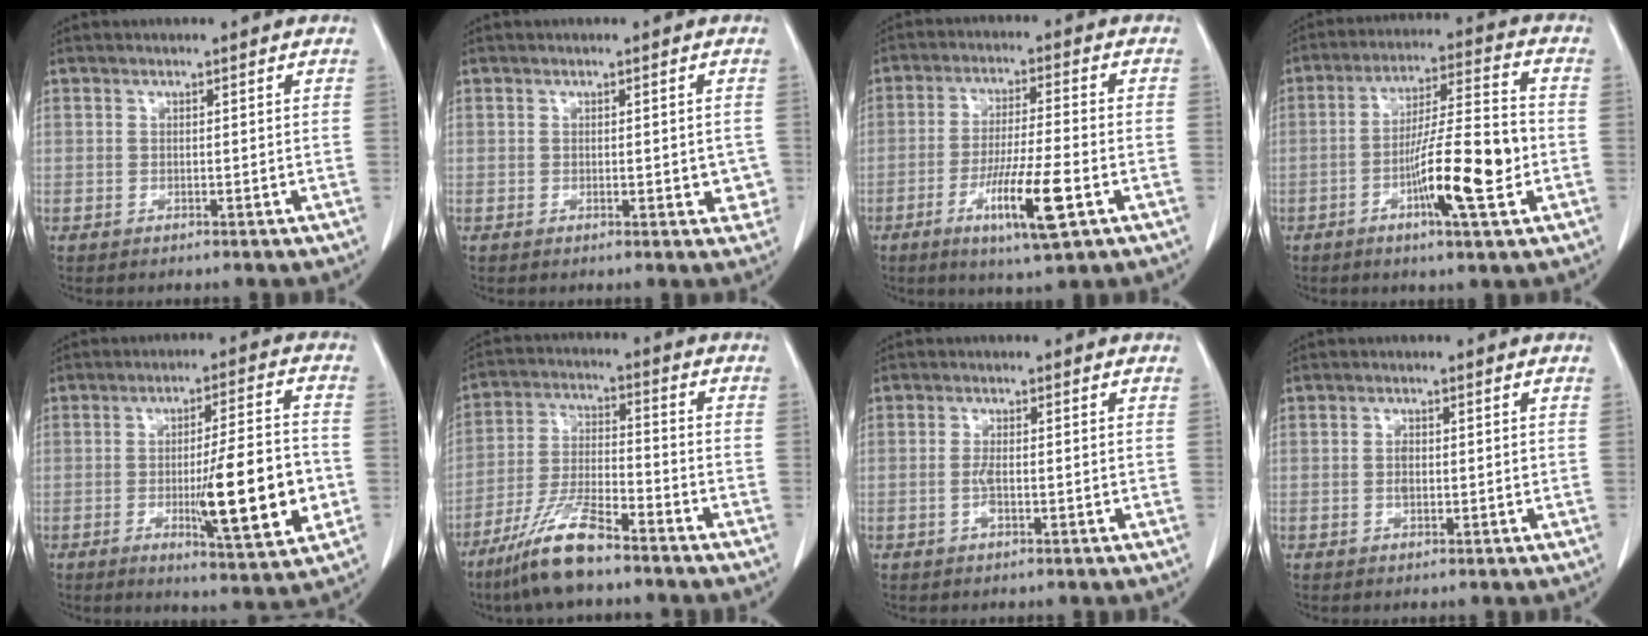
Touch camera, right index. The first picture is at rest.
{"total": 3.2, "force": [-0.4, 1.4, 2.9], "torque": [-0.020, -0.001, -0.005]}
{"total": 10.3, "force": [-4.2, 0.5, 9.4], "torque": [-0.170, -0.017, -0.072]}
{"total": 12.9, "force": [-3.5, 1.1, 12.4], "torque": [-0.211, 0.003, -0.061]}
{"total": 14.4, "force": [-3.1, 1.4, 14.0], "torque": [-0.206, -0.009, -0.044]}
{"total": 10.6, "force": [-7.9, 1.6, 6.9], "torque": [-0.145, -0.022, -0.153]}
{"total": 2.0, "force": [-0.6, 0.5, 1.9], "torque": [-0.044, -0.002, -0.012]}
{"total": 1.8, "force": [-0.1, 0.9, 1.5], "torque": [-0.030, 0.001, -0.001]}